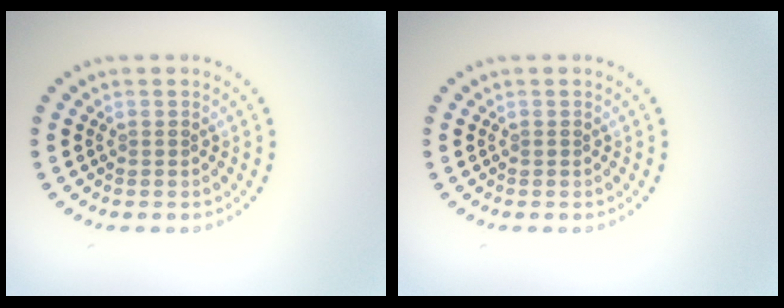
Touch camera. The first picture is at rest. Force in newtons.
{"total": 0.0}